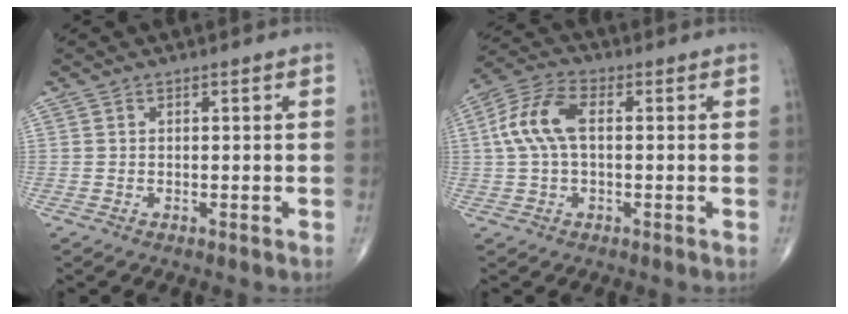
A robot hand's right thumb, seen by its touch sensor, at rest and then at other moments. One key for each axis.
{"total": 9.4, "fx": 0.9, "fy": 5.0, "fz": 7.8, "tx": -0.175, "ty": 0.027, "tz": 0.012}